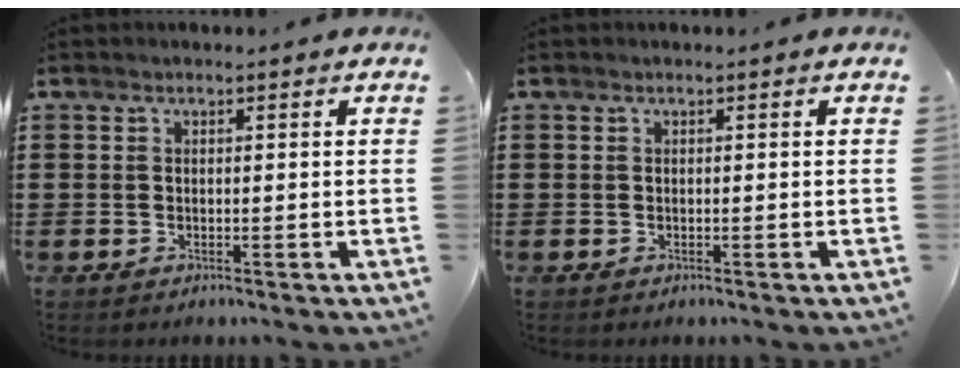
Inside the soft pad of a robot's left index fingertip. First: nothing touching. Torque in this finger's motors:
{"motor_torque": [-0.48, 0.55, -0.01, -0.01]}